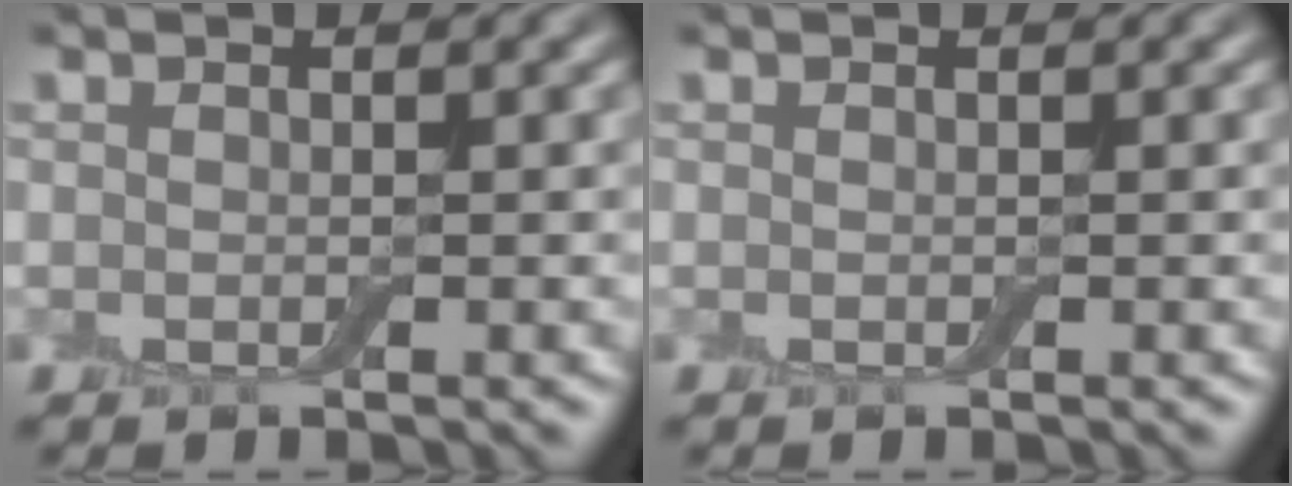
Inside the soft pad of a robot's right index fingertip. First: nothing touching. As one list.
[{"total": 0.0}]